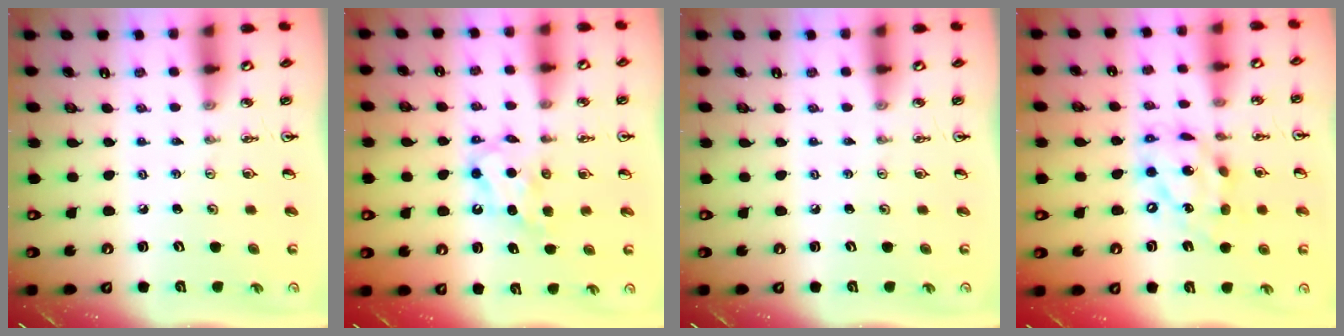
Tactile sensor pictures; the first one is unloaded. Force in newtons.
{"total": 6.4, "press": 6.4, "slide": 0.3}
{"total": 0.0}
{"total": 14.7, "press": 14.6, "slide": 1.7}